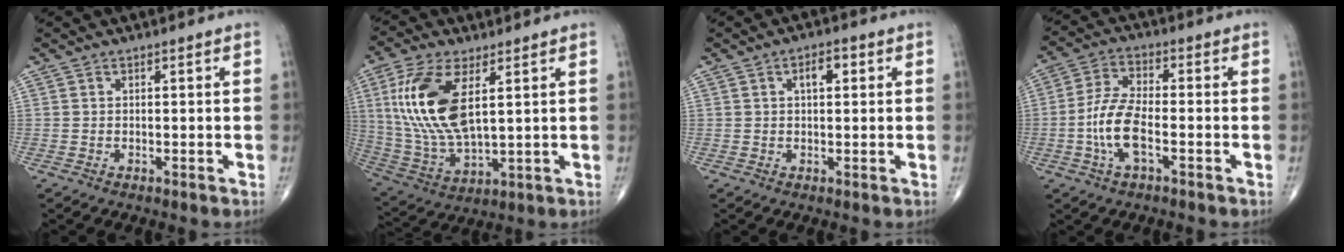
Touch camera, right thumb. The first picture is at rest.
{"total": 16.8, "force": [4.5, 7.4, 14.4], "torque": [-0.309, -0.016, 0.097]}
{"total": 3.4, "force": [1.0, 1.6, 2.8], "torque": [-0.038, 0.005, 0.012]}
{"total": 8.9, "force": [-2.6, 3.4, 7.8], "torque": [-0.167, 0.020, -0.055]}